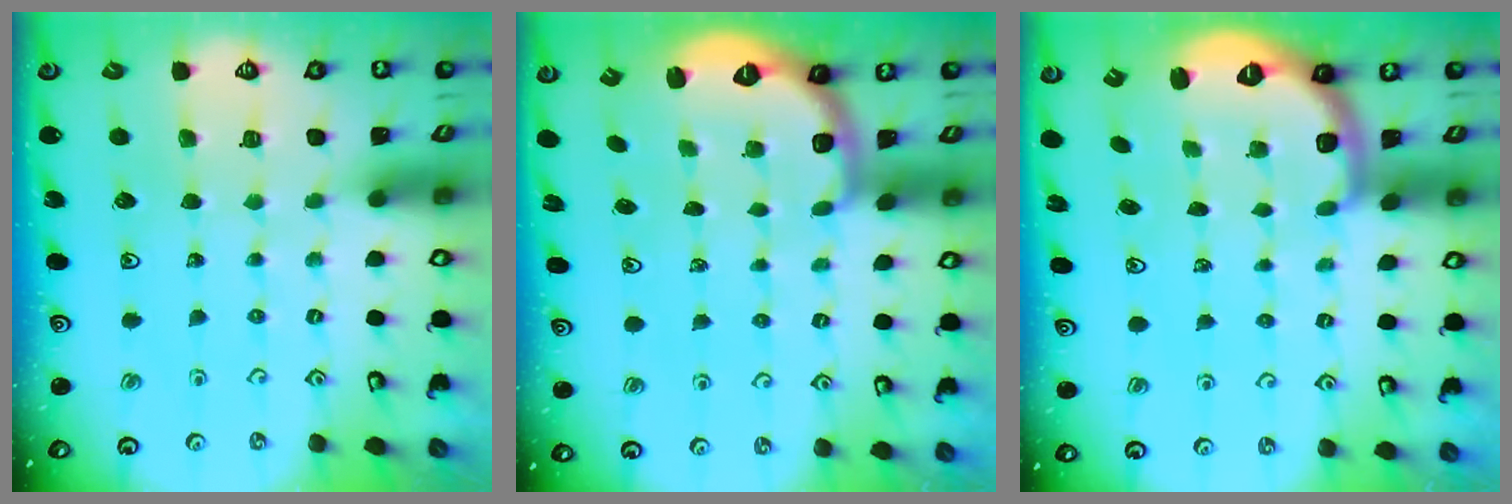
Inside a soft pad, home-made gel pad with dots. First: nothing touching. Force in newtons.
{"total": 2.6, "press": 1.6, "slide": 2.1}
{"total": 2.5, "press": 1.9, "slide": 1.6}